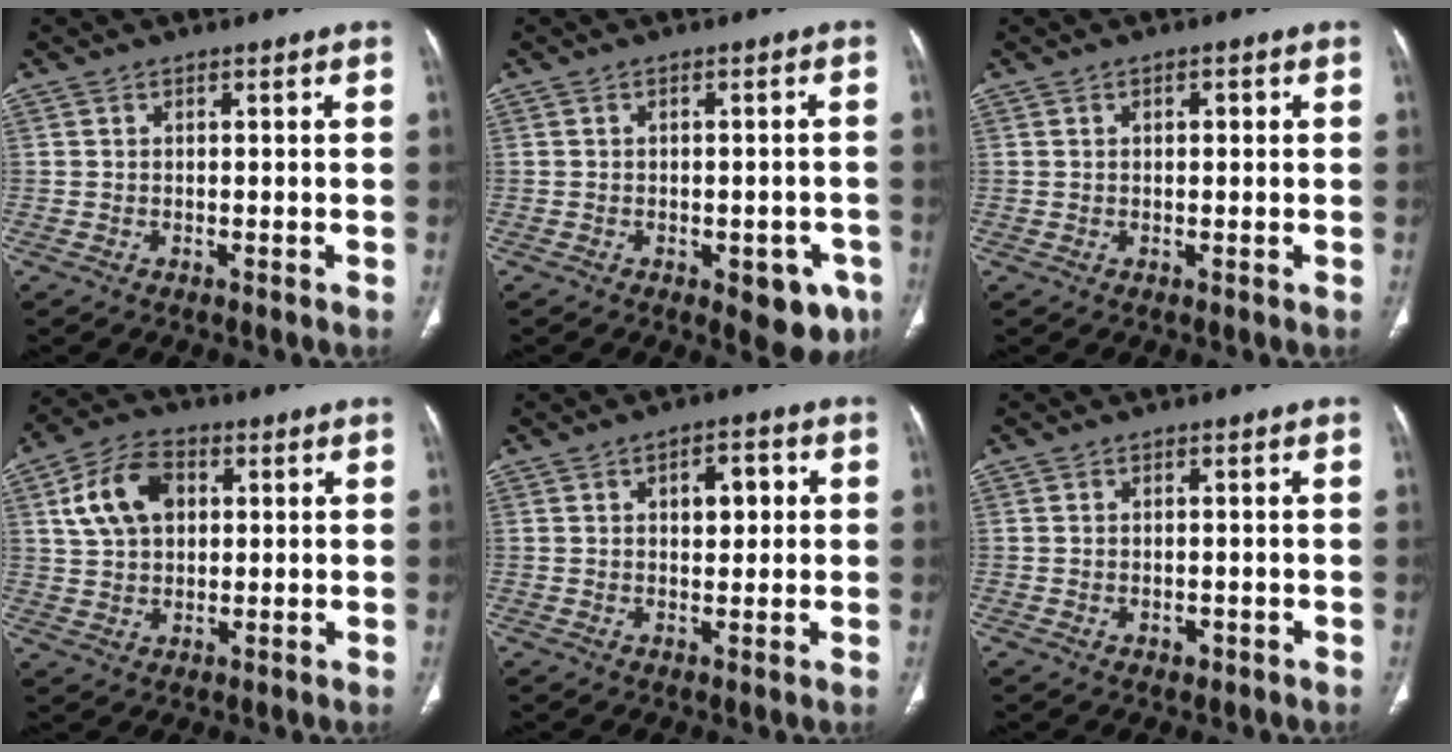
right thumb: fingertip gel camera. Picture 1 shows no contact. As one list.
[{"total": 7.5, "force": [-3.5, 3.7, 5.5], "torque": [-0.036, 0.007, -0.039]}, {"total": 1.6, "force": [0.5, 0.9, 1.3], "torque": [-0.018, 0.003, 0.009]}, {"total": 10.9, "force": [3.1, 7.4, 7.4], "torque": [-0.123, 0.008, 0.053]}, {"total": 5.6, "force": [1.5, 3.1, 4.4], "torque": [-0.045, 0.003, 0.020]}, {"total": 1.3, "force": [-0.3, 1.0, 0.7], "torque": [-0.010, 0.000, -0.001]}]